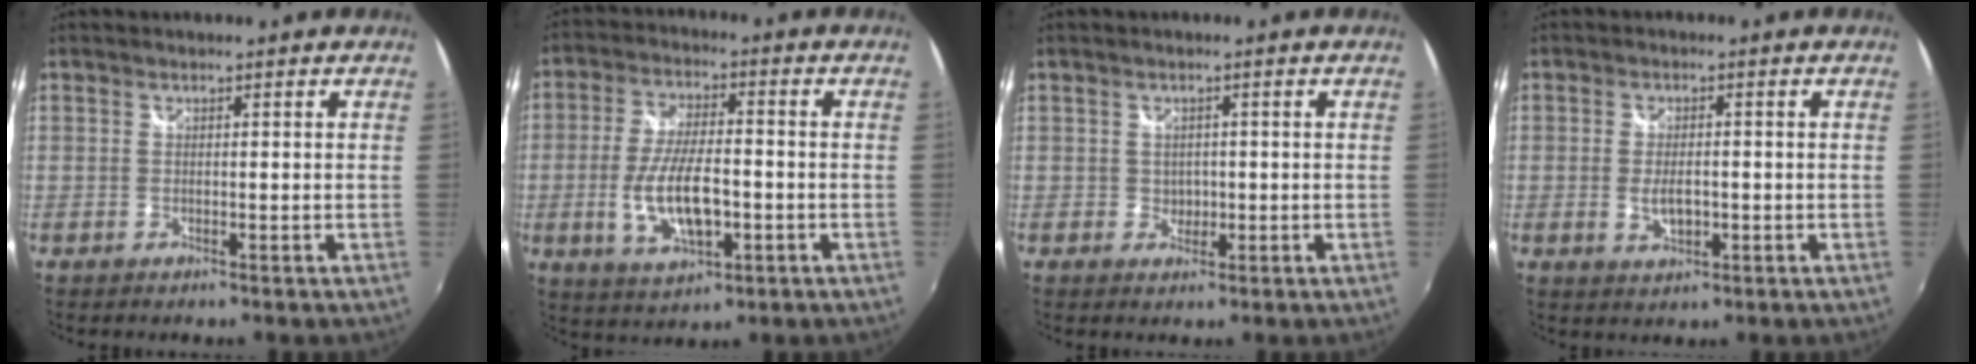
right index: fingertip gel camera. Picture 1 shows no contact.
{"total": 11.7, "force": [-2.7, 4.8, 10.3], "torque": [-0.204, -0.008, -0.044]}
{"total": 1.7, "force": [-0.1, 1.6, 0.4], "torque": [-0.001, 0.002, 0.001]}
{"total": 4.0, "force": [-0.8, 2.1, 3.3], "torque": [-0.063, -0.006, -0.011]}